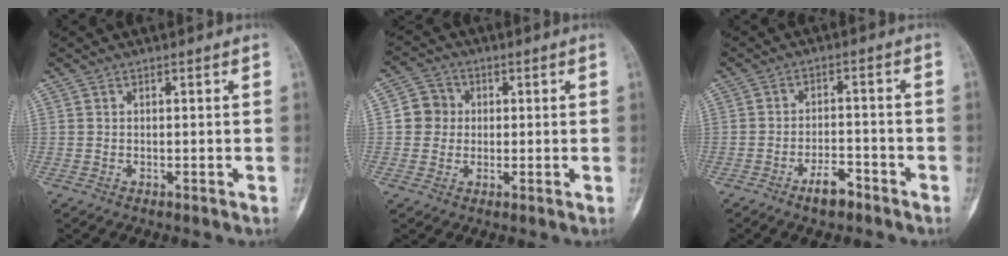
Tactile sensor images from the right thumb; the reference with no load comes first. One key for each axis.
{"total": 5.2, "fx": 0.4, "fy": 4.9, "fz": 1.6, "tx": -0.002, "ty": 0.007, "tz": -0.002}
{"total": 4.9, "fx": -3.4, "fy": 2.0, "fz": 3.0, "tx": -0.044, "ty": 0.024, "tz": -0.055}